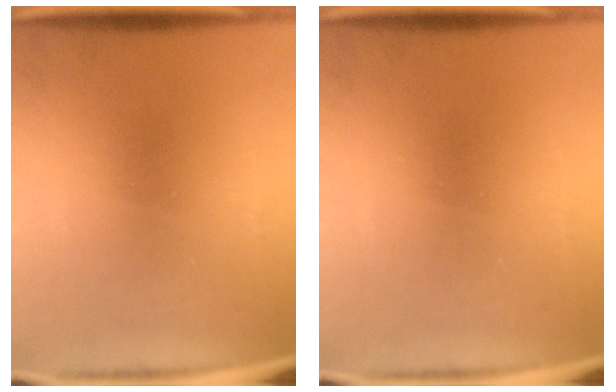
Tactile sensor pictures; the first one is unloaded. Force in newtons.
{"total": 0.0}